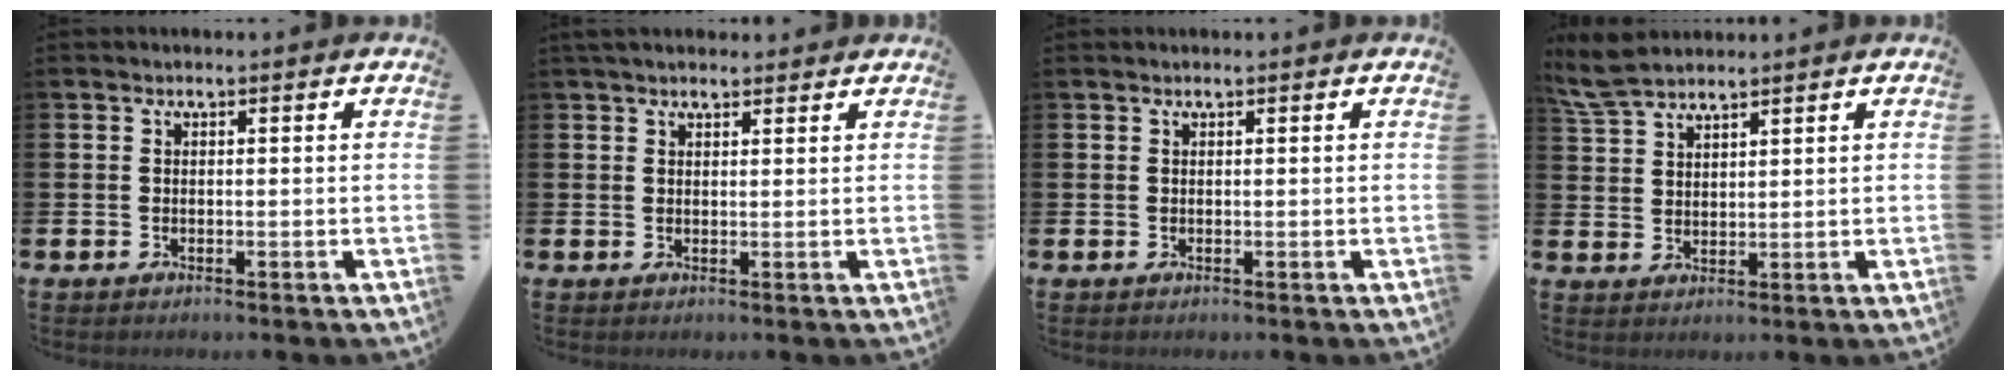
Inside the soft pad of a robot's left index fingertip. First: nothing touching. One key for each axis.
{"total": 2.1, "fx": 1.9, "fy": 0.7, "fz": 0.5, "tx": -0.006, "ty": 0.000, "tz": 0.033}
{"total": 0.0}
{"total": 5.5, "fx": 5.0, "fy": 1.4, "fz": 1.7, "tx": -0.049, "ty": -0.012, "tz": 0.094}